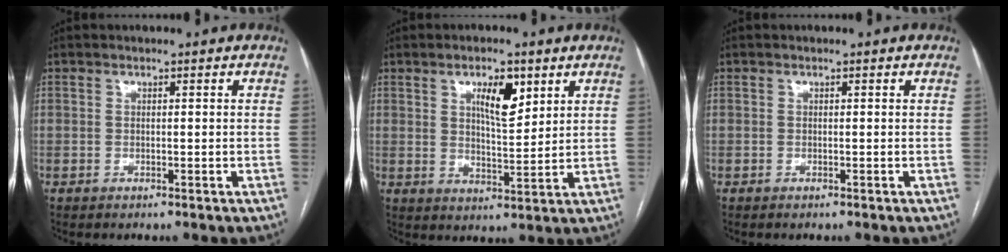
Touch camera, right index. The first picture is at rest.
{"total": 6.6, "force": [3.2, 2.0, 5.4], "torque": [-0.091, 0.000, 0.056]}
{"total": 0.0}